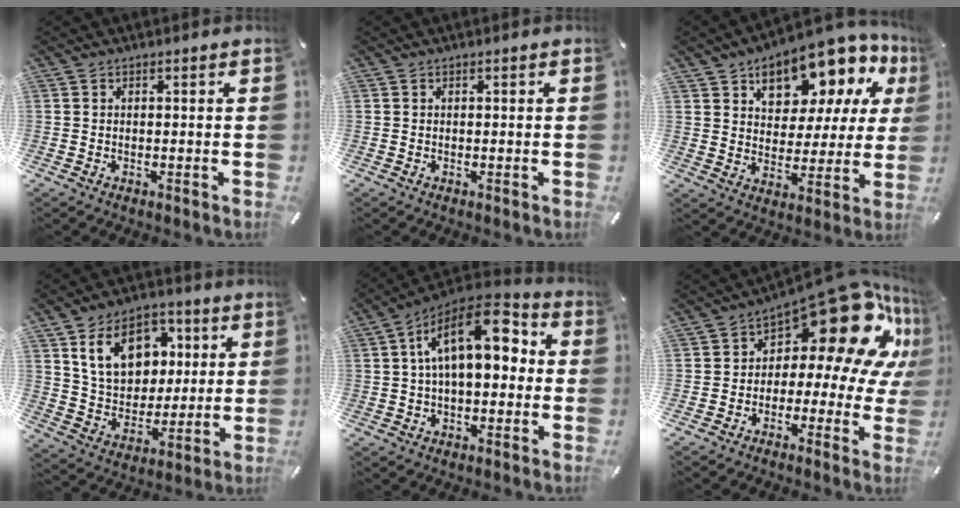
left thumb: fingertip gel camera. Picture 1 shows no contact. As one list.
[{"total": 0.0}, {"total": 14.8, "force": [10.6, 7.8, 6.8], "torque": [-0.104, -0.084, 0.181]}, {"total": 14.7, "force": [5.9, 11.3, 7.5], "torque": [-0.133, -0.004, 0.115]}, {"total": 15.8, "force": [4.1, 8.5, 12.6], "torque": [-0.213, -0.017, 0.068]}, {"total": 20.9, "force": [9.9, 10.1, 15.3], "torque": [-0.199, -0.077, 0.164]}]